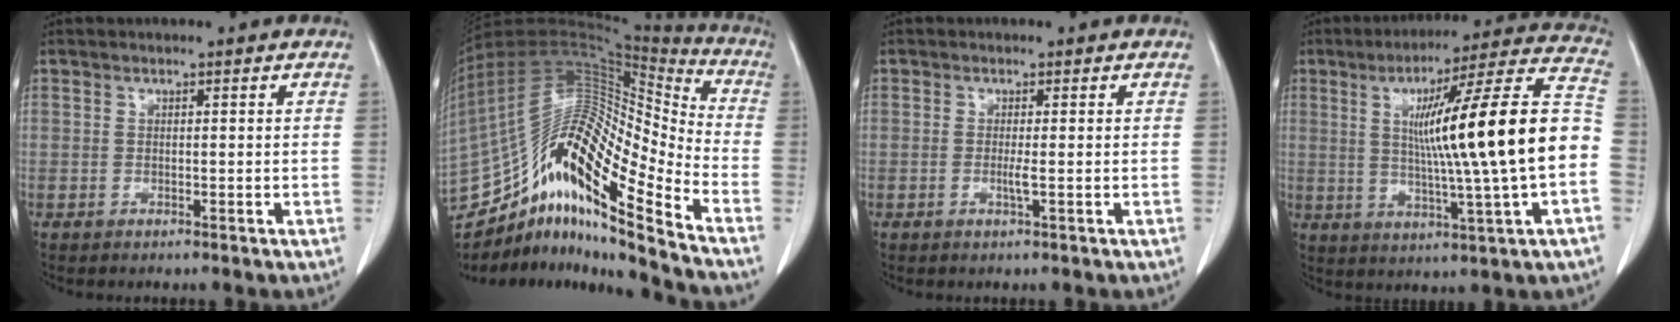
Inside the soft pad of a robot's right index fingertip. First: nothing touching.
{"total": 23.0, "force": [-14.9, 3.3, 17.2], "torque": [-0.328, 0.029, -0.269]}
{"total": 1.2, "force": [-0.2, -0.2, 1.1], "torque": [-0.024, -0.002, -0.005]}
{"total": 21.2, "force": [0.3, -0.4, 21.2], "torque": [-0.309, 0.020, -0.001]}